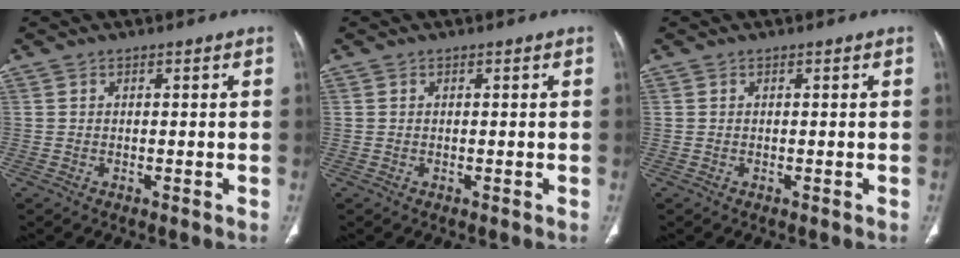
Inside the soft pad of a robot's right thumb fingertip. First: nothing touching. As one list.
[{"total": 0.0}, {"total": 0.0}]